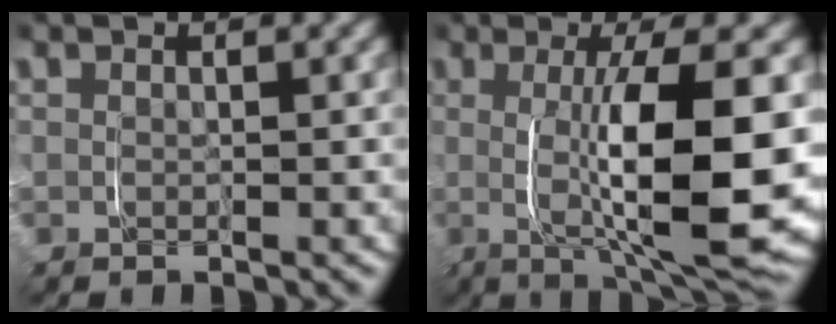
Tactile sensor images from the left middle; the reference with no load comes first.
{"total": 10.9, "force": [-0.5, 2.7, 10.5], "torque": [-0.155, -0.006, 0.001]}